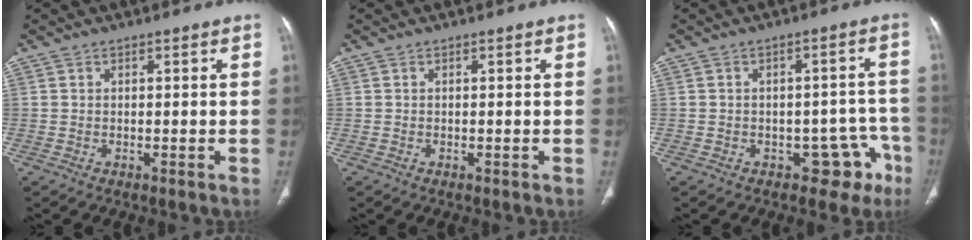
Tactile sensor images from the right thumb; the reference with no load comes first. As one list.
[{"total": 0.0}, {"total": 7.1, "force": [-3.8, 4.8, 3.6], "torque": [0.003, 0.041, -0.043]}]